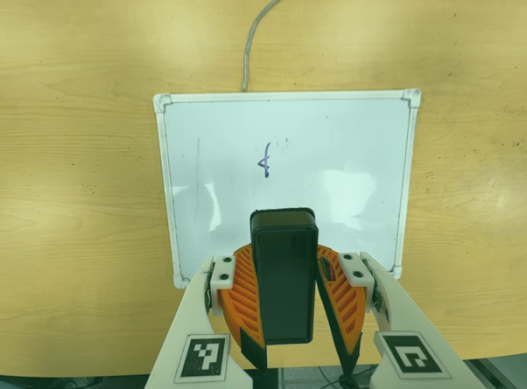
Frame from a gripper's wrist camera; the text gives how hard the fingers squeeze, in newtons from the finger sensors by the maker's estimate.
{"total": 10.2, "left": 10.1, "right": 10.4}